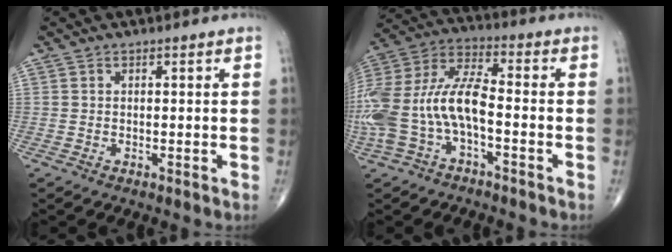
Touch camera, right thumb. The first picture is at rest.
{"total": 19.4, "force": [-4.3, 9.4, 16.4], "torque": [-0.369, 0.050, -0.078]}